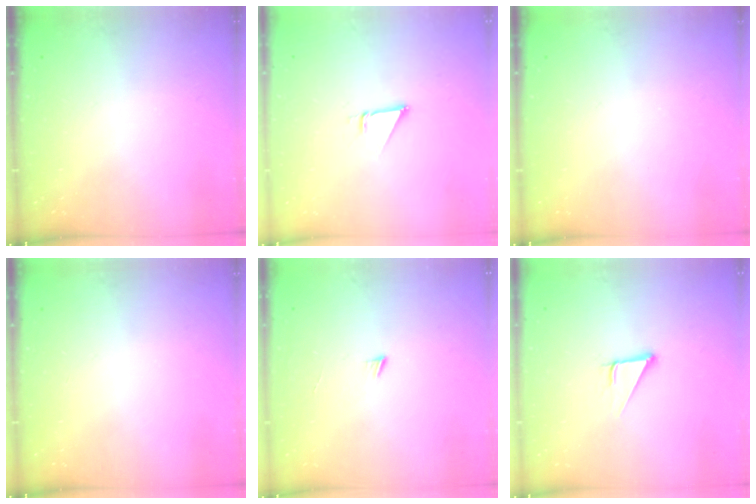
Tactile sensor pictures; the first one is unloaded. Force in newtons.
{"total": 2.3, "press": 2.3, "slide": 0.1}
{"total": 0.0}
{"total": 0.0}
{"total": 3.0, "press": 3.0, "slide": 0.3}
{"total": 3.0, "press": 3.0, "slide": 0.2}